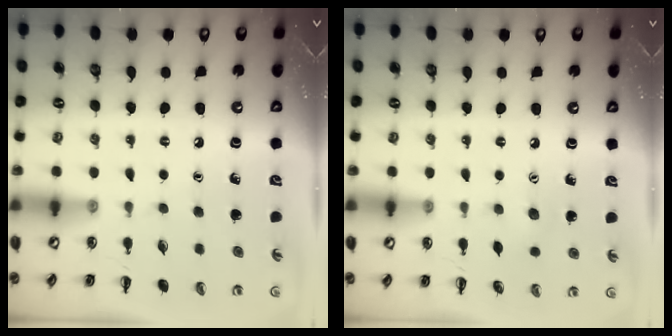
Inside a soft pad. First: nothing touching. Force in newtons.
{"total": 2.5, "press": 2.4, "slide": 0.6}